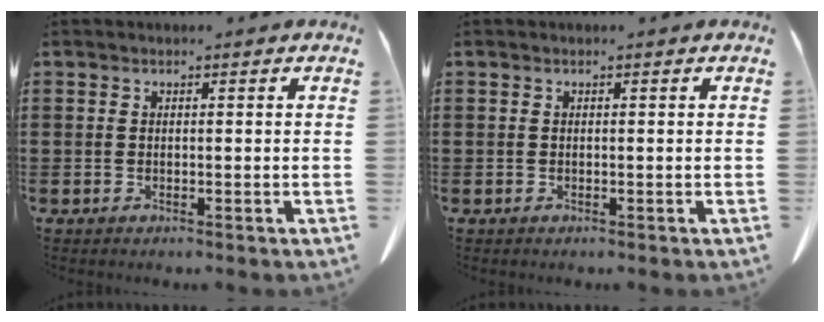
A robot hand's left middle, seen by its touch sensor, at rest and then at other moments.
{"total": 0.0}